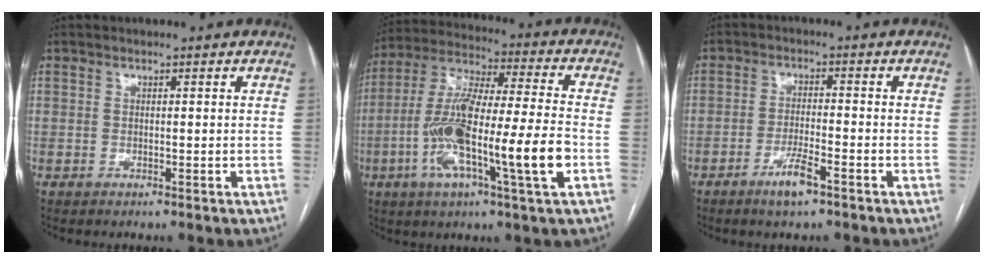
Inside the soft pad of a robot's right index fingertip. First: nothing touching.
{"total": 18.7, "force": [-5.1, 1.3, 18.0], "torque": [-0.334, -0.004, -0.091]}
{"total": 4.7, "force": [-3.0, 0.5, 3.6], "torque": [-0.069, -0.004, -0.055]}